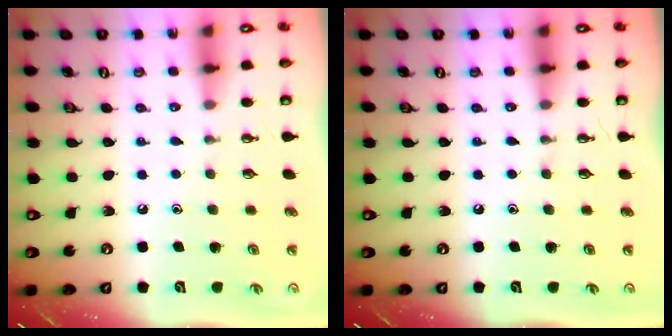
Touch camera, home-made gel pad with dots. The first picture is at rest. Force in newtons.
{"total": 0.0}